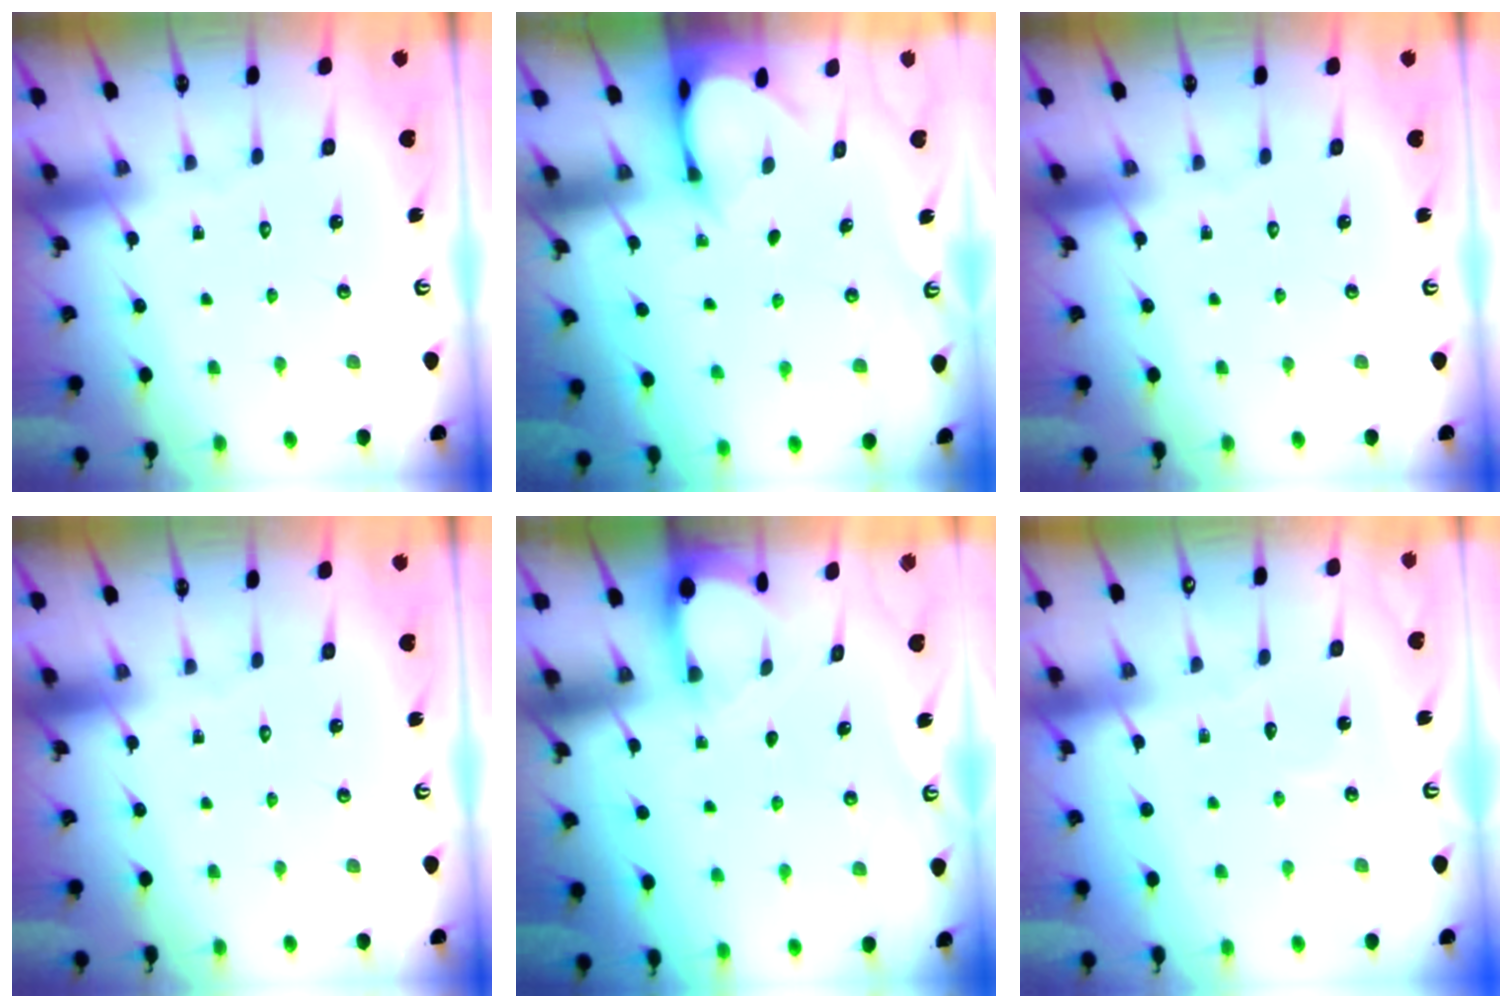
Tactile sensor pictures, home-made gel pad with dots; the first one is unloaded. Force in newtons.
{"total": 2.8, "press": 2.8, "slide": 0.3}
{"total": 0.0}
{"total": 0.0}
{"total": 2.8, "press": 2.8, "slide": 0.3}
{"total": 2.4, "press": 2.4, "slide": 0.3}